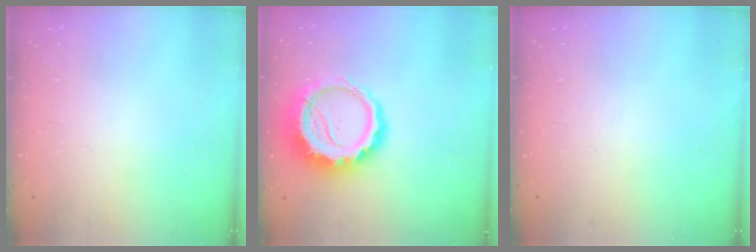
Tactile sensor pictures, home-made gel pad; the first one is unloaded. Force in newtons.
{"total": 13.6, "press": 13.2, "slide": 3.3}
{"total": 0.0}